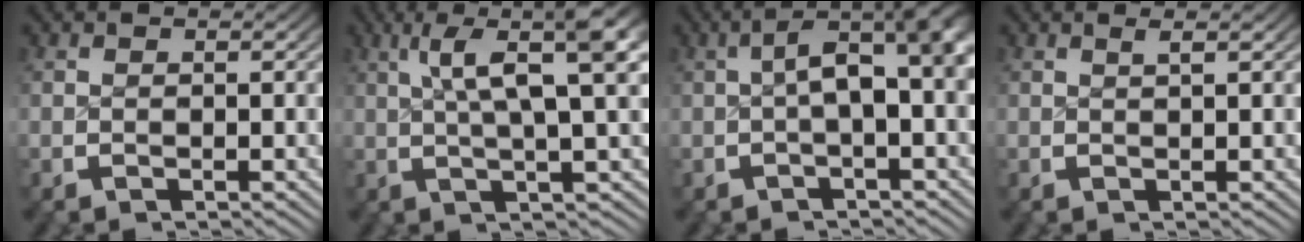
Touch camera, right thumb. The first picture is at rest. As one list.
[{"total": 9.7, "force": [2.8, 3.9, 8.5], "torque": [-0.113, 0.006, 0.041]}, {"total": 6.3, "force": [0.4, 2.8, 5.7], "torque": [-0.083, 0.002, 0.006]}, {"total": 0.9, "force": [0.6, -0.1, 0.6], "torque": [-0.010, 0.000, 0.014]}]